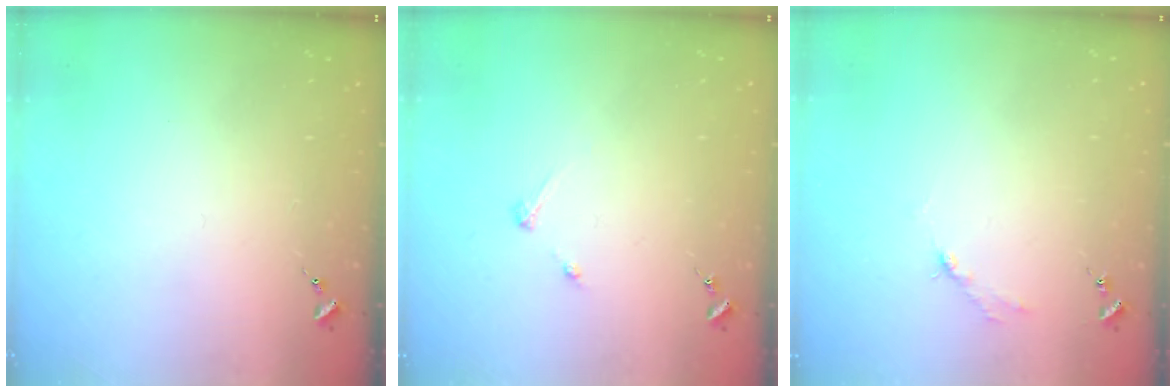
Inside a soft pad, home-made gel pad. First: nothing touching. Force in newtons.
{"total": 2.7, "press": 2.7, "slide": 0.3}
{"total": 2.7, "press": 2.7, "slide": 0.4}